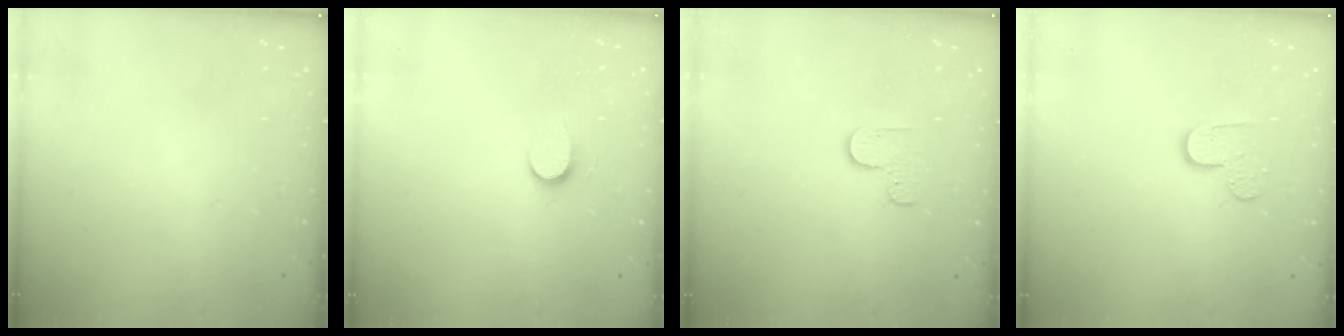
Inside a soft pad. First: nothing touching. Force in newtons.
{"total": 5.6, "press": 5.5, "slide": 0.6}
{"total": 3.5, "press": 3.5, "slide": 0.4}
{"total": 7.9, "press": 7.9, "slide": 0.5}